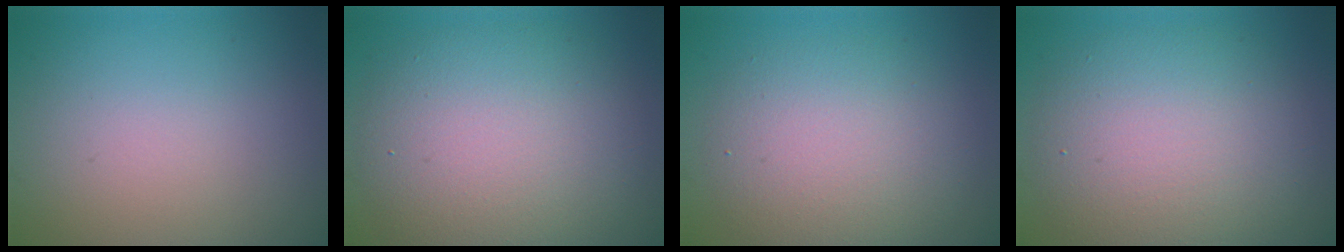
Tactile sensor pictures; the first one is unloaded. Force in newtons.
{"total": 8.8, "press": 8.8, "slide": 0.7}
{"total": 5.3, "press": 5.3, "slide": 0.6}
{"total": 8.0, "press": 7.9, "slide": 0.8}